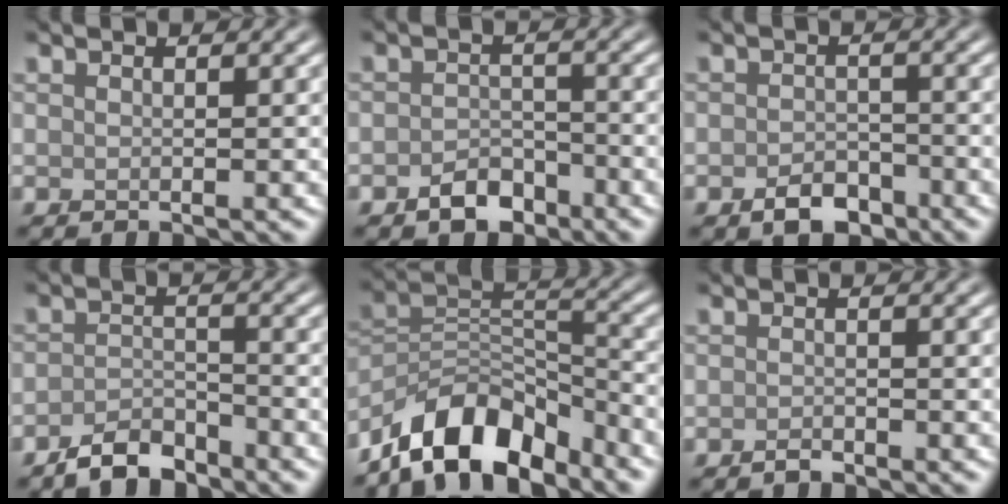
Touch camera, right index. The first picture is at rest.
{"total": 2.7, "force": [-1.8, 1.7, 1.1], "torque": [-0.011, 0.007, -0.035]}
{"total": 3.0, "force": [-1.8, 1.9, 1.5], "torque": [-0.019, 0.002, -0.035]}
{"total": 3.3, "force": [-2.8, 1.2, 1.3], "torque": [-0.024, 0.005, -0.058]}
{"total": 8.9, "force": [-6.9, 3.7, 4.2], "torque": [-0.051, -0.001, -0.133]}
{"total": 0.9, "force": [-0.7, 0.3, 0.3], "torque": [-0.006, 0.001, -0.015]}